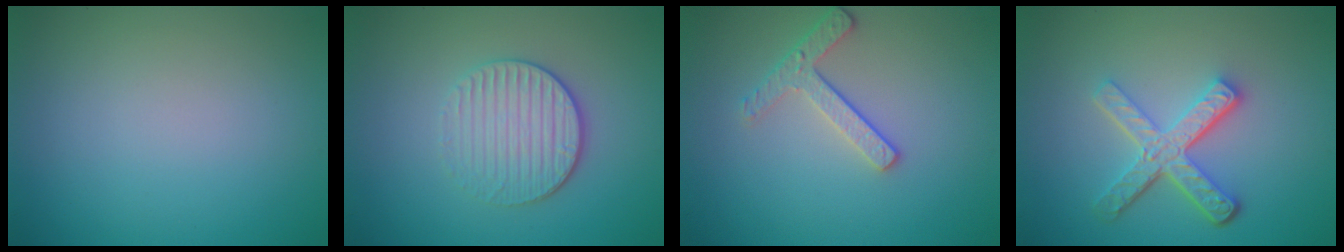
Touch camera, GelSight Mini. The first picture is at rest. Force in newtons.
{"total": 3.7, "press": 3.1, "slide": 2.0}
{"total": 2.5, "press": 2.2, "slide": 1.1}
{"total": 4.9, "press": 3.6, "slide": 3.3}